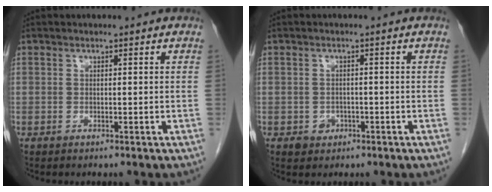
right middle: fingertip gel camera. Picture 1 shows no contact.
{"total": 2.0, "force": [-0.9, 1.7, 0.5], "torque": [-0.006, 0.006, -0.008]}